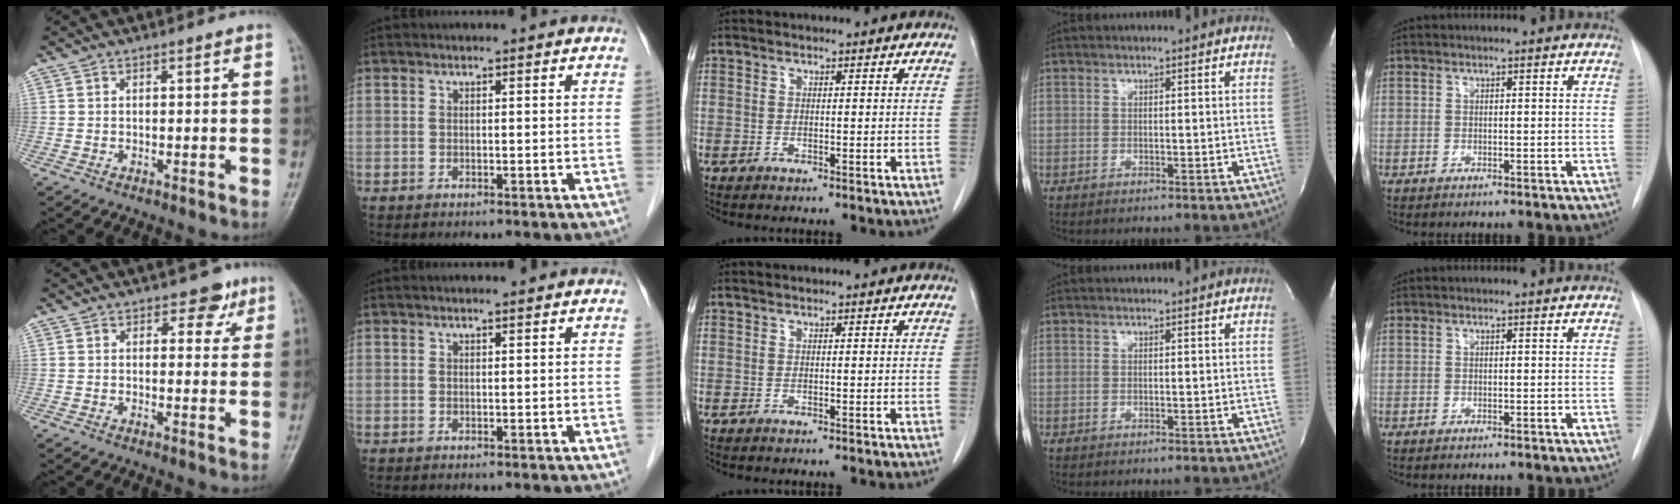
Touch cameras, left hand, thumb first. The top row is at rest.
{"thumb": {"total": 4.1, "force": [2.4, 2.8, 1.8], "torque": [0.009, -0.008, 0.028]}, "index": {"total": 0.8, "force": [0.7, 0.0, 0.4], "torque": [-0.009, 0.005, 0.012]}}